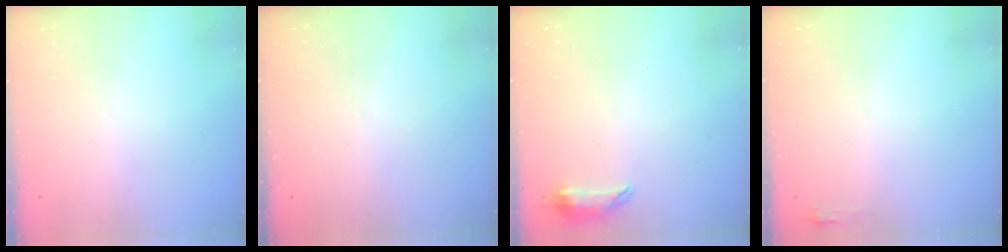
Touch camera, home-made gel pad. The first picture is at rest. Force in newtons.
{"total": 1.0, "press": 0.0, "slide": 1.0}
{"total": 6.6, "press": 6.6, "slide": 0.9}
{"total": 2.7, "press": 2.6, "slide": 0.8}